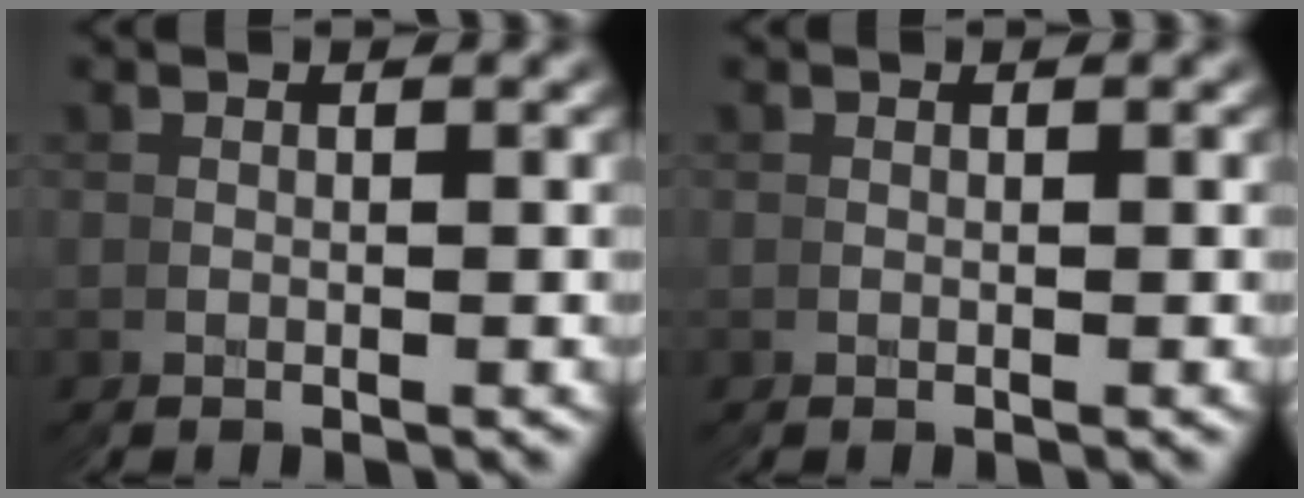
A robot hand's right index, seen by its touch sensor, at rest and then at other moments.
{"total": 0.0}